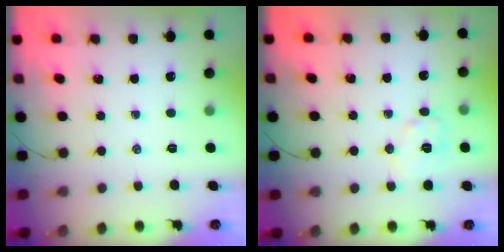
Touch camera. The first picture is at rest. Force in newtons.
{"total": 6.9, "press": 6.9, "slide": 0.2}